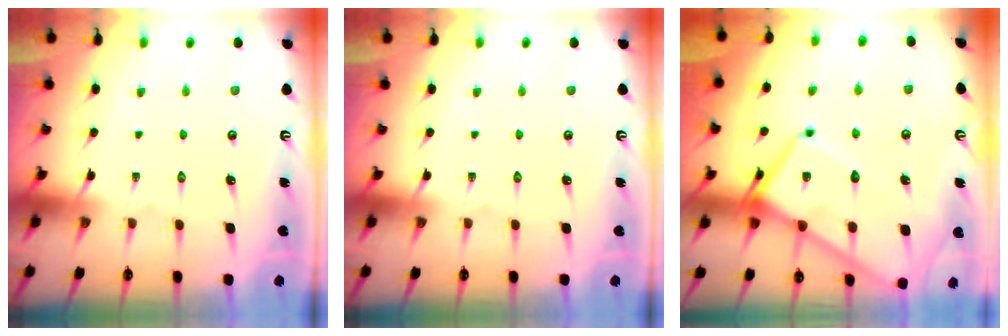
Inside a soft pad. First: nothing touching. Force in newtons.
{"total": 0.0}
{"total": 14.4, "press": 14.3, "slide": 1.8}